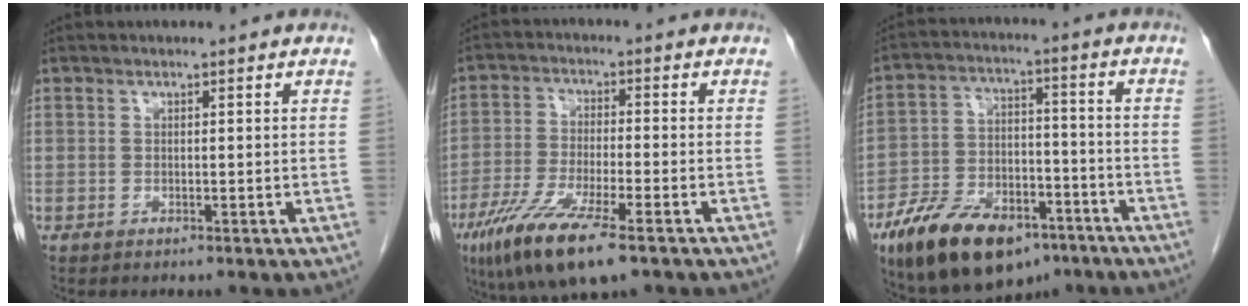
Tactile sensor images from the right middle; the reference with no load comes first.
{"total": 11.6, "force": [-7.0, 1.7, 9.1], "torque": [-0.179, -0.028, -0.121]}
{"total": 17.2, "force": [-11.2, 7.9, 10.3], "torque": [-0.181, 0.003, -0.187]}